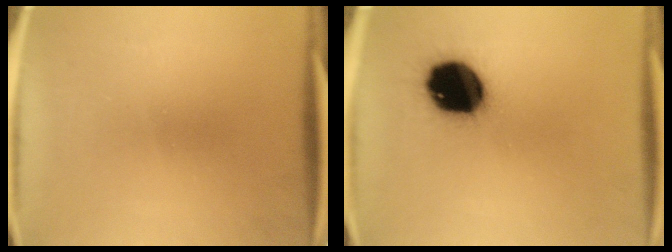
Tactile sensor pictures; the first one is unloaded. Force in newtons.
{"total": 18.5}